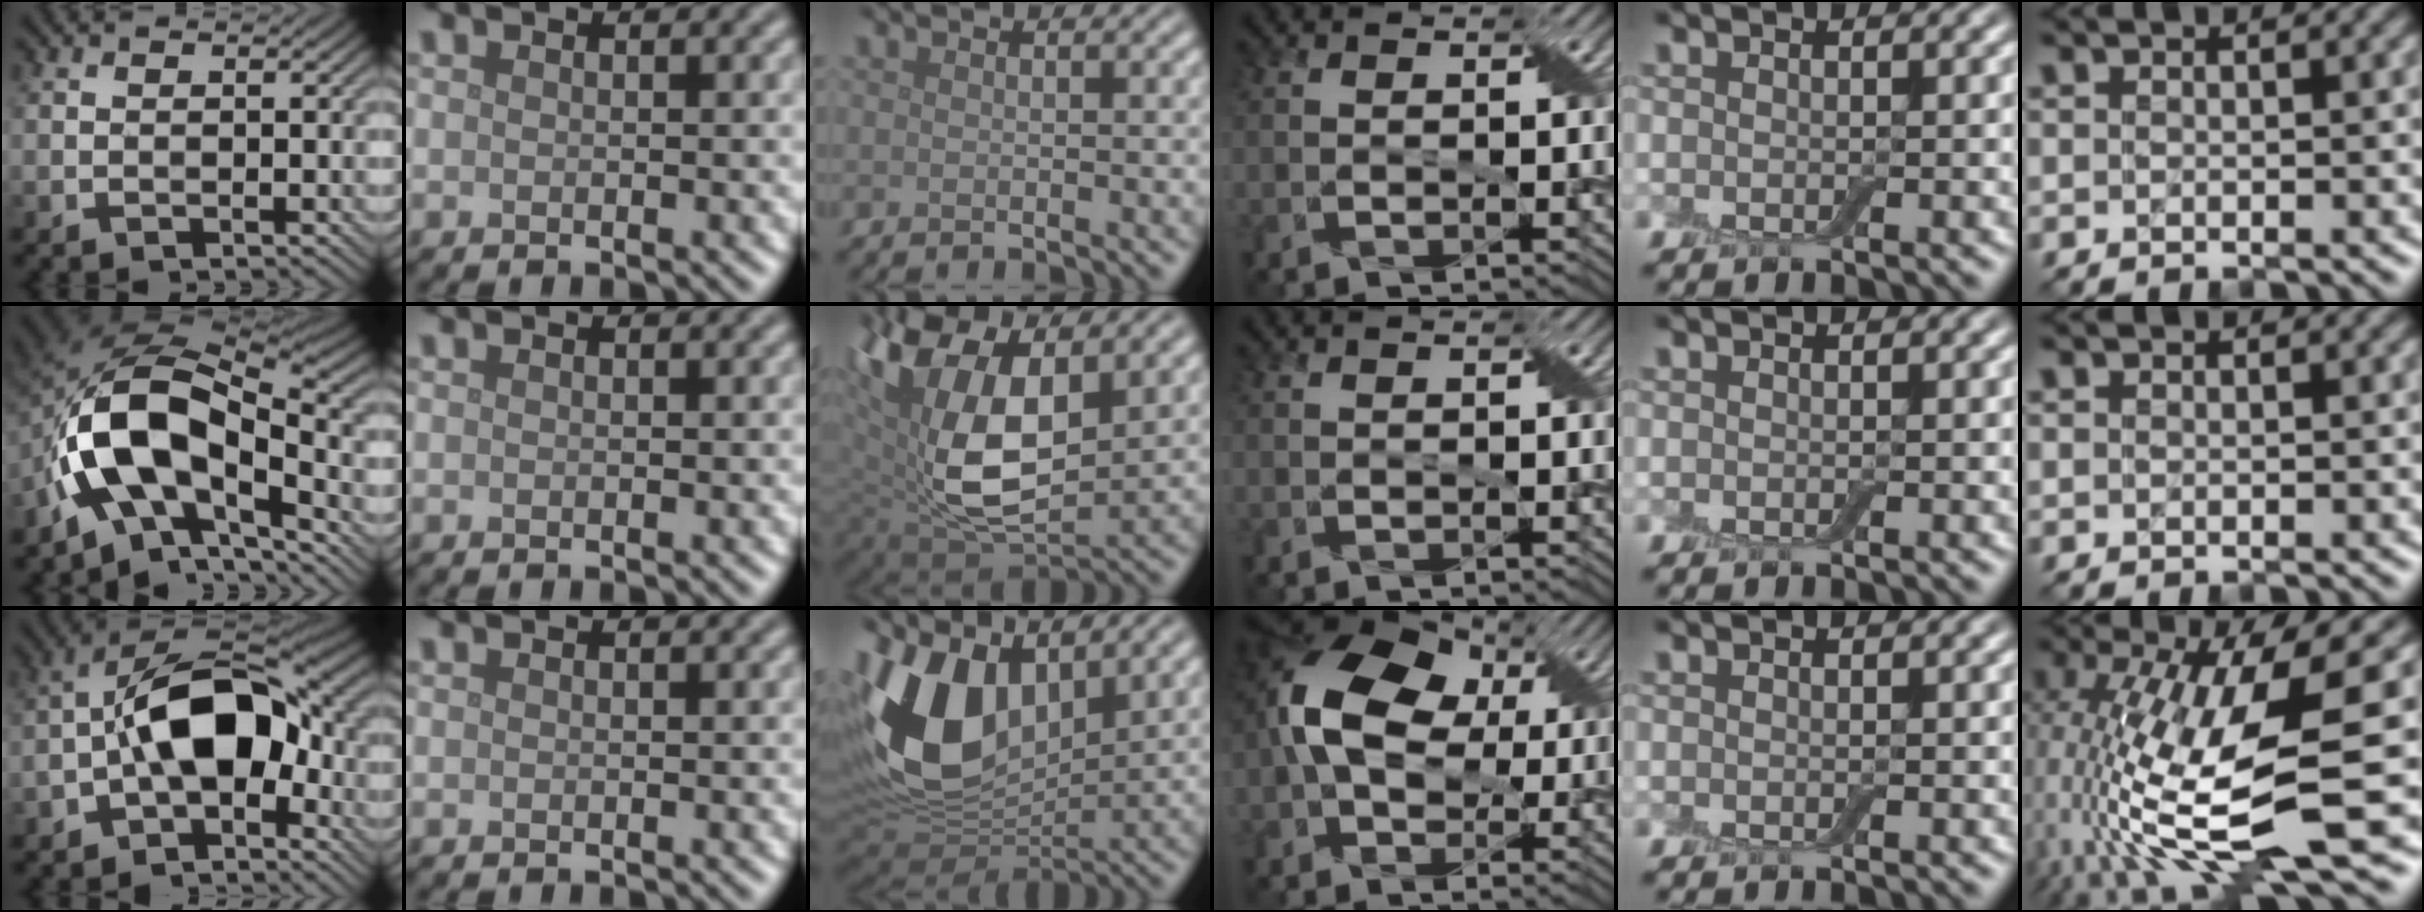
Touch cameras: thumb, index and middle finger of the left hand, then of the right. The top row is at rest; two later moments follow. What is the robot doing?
{"motion": "extract", "object": "airpods case & airpods"}